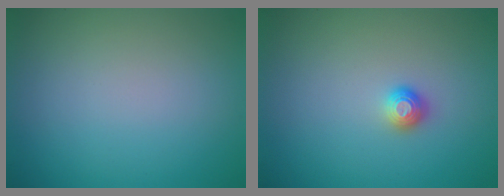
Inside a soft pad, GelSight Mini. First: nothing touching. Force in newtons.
{"total": 1.1, "press": 1.0, "slide": 0.4}